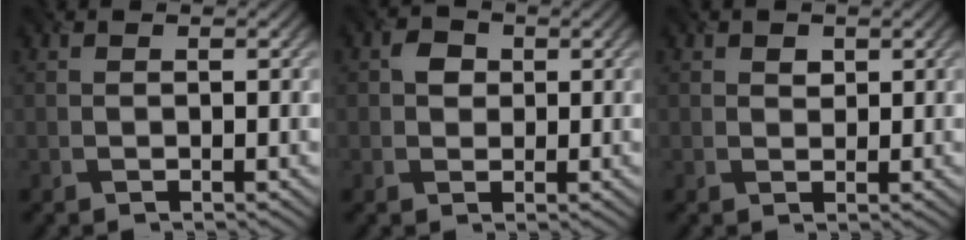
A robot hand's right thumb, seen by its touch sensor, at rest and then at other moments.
{"total": 2.4, "force": [0.4, 2.1, 1.0], "torque": [-0.017, 0.002, 0.001]}
{"total": 1.2, "force": [0.7, 0.9, 0.5], "torque": [-0.009, -0.004, 0.011]}